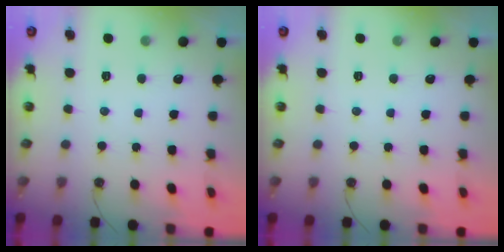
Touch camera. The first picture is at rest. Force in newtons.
{"total": 0.0}